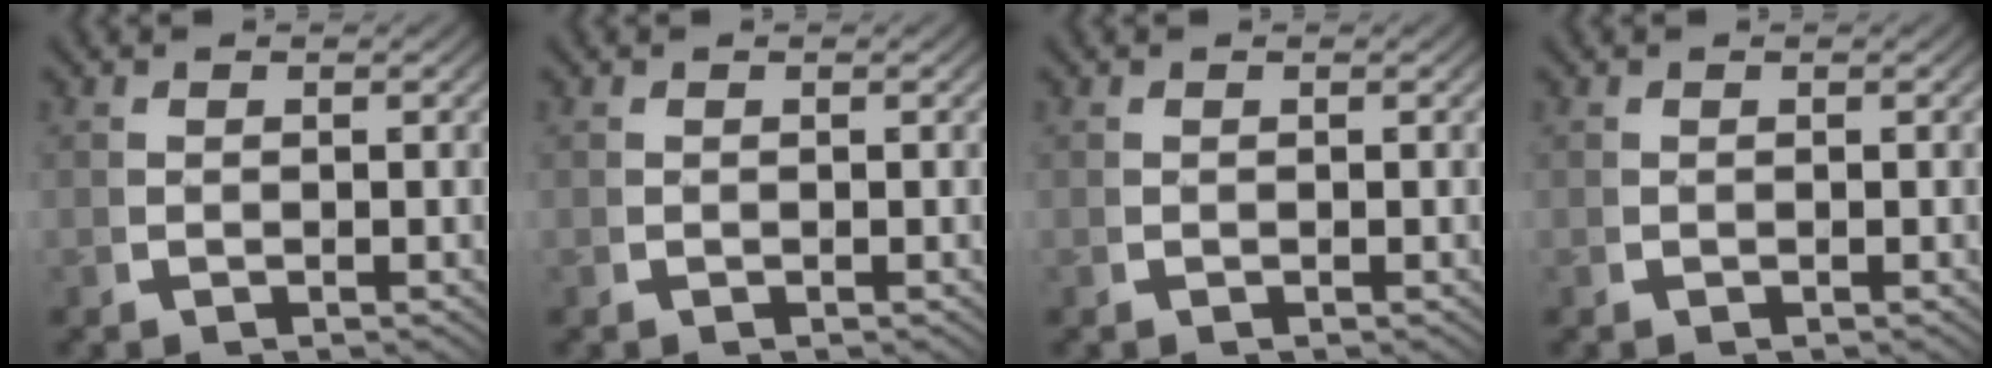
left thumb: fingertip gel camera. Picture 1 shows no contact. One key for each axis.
{"total": 0.0}
{"total": 0.0}
{"total": 0.0}